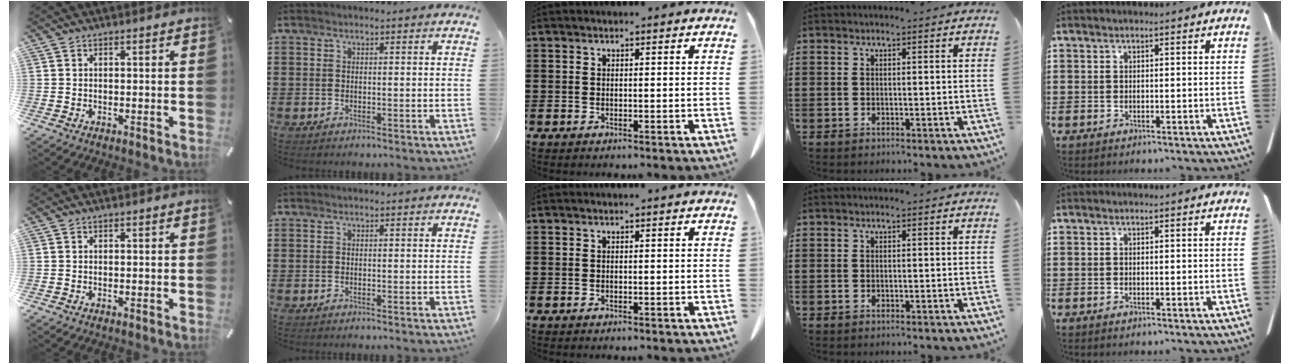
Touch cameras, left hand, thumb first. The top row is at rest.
{}